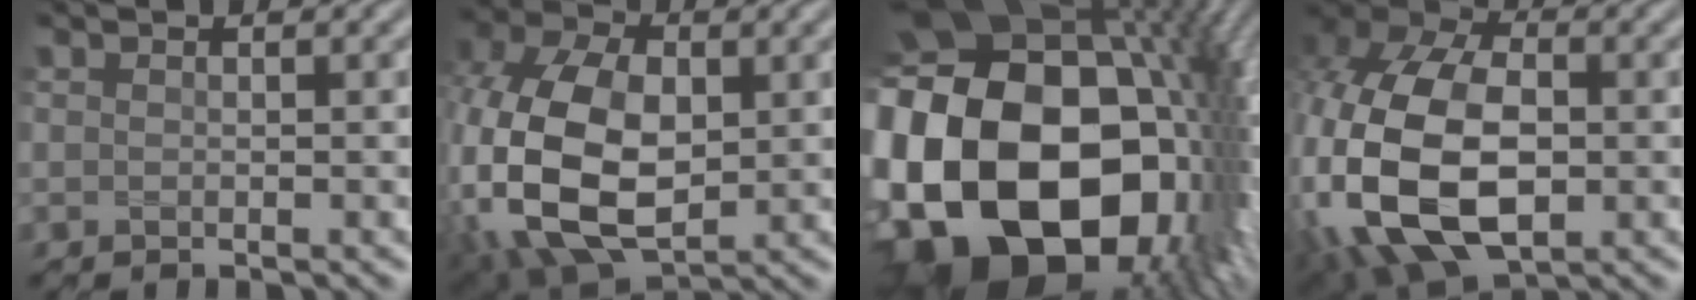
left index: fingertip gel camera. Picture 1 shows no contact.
{"total": 13.6, "force": [-1.2, 8.9, 10.2], "torque": [-0.248, -0.014, -0.024]}
{"total": 24.1, "force": [-2.7, 17.0, 16.9], "torque": [-0.342, -0.062, -0.045]}
{"total": 14.0, "force": [-2.3, 9.2, 10.3], "torque": [-0.245, -0.025, -0.043]}